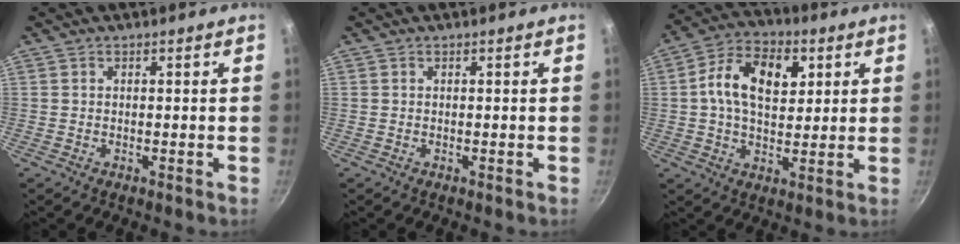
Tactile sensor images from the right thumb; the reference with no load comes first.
{"total": 0.0}
{"total": 13.4, "force": [3.1, 8.3, 10.0], "torque": [-0.151, 0.007, 0.047]}